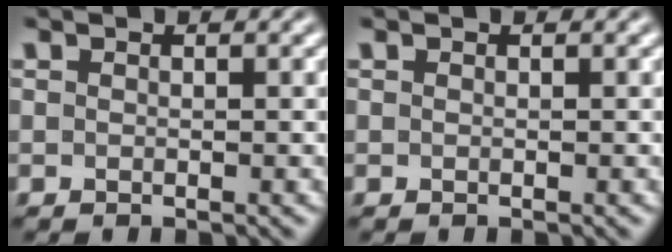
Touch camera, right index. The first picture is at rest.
{"total": 0.0}